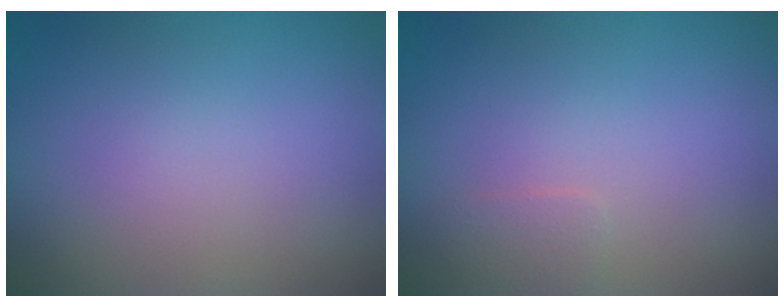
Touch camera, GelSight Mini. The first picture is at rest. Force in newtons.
{"total": 0.9, "press": 0.9, "slide": 0.0}